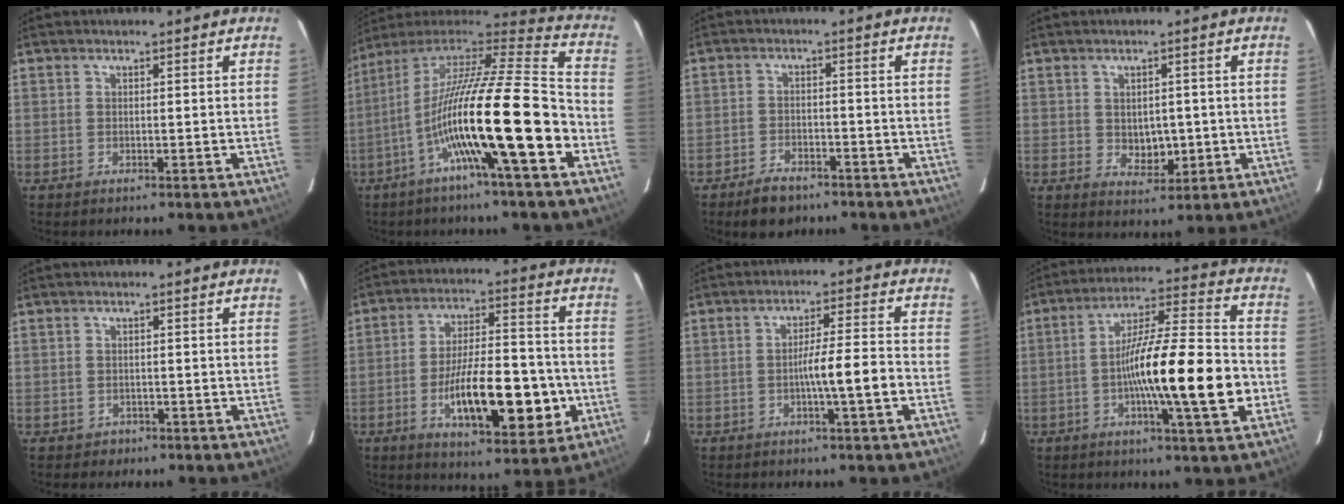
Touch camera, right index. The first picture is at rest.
{"total": 21.8, "force": [-7.3, 0.7, 20.6], "torque": [-0.360, -0.008, -0.133]}
{"total": 5.0, "force": [-3.8, 2.5, 2.1], "torque": [-0.042, 0.001, -0.057]}
{"total": 4.3, "force": [-0.3, 2.9, 3.2], "torque": [-0.039, -0.003, 0.007]}
{"total": 1.4, "force": [-0.8, 1.2, 0.0], "torque": [0.000, 0.005, -0.010]}
{"total": 16.6, "force": [-4.8, 5.0, 15.1], "torque": [-0.245, 0.006, -0.071]}
{"total": 6.4, "force": [-1.9, -0.3, 6.1], "torque": [-0.101, 0.008, -0.030]}
{"total": 17.7, "force": [-3.9, 1.0, 17.3], "torque": [-0.283, 0.000, -0.066]}